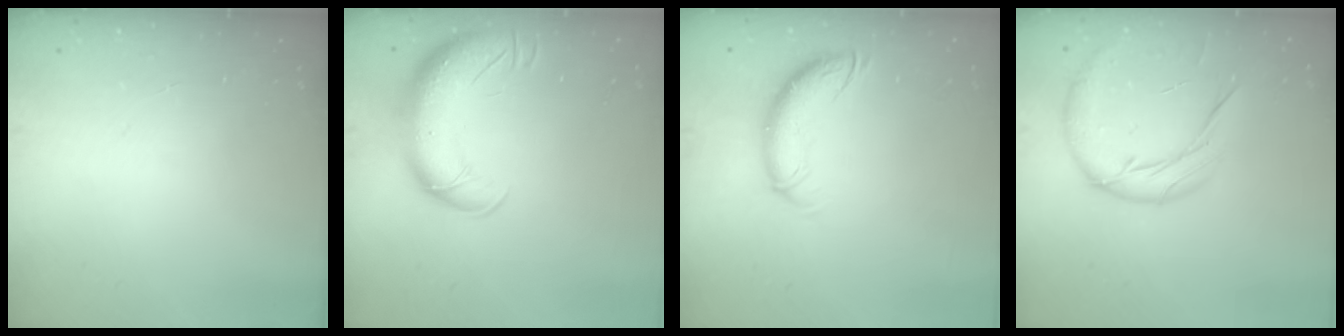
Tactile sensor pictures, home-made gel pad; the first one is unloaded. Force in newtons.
{"total": 15.0, "press": 14.6, "slide": 3.6}
{"total": 10.3, "press": 10.3, "slide": 1.2}
{"total": 13.1, "press": 13.0, "slide": 1.8}